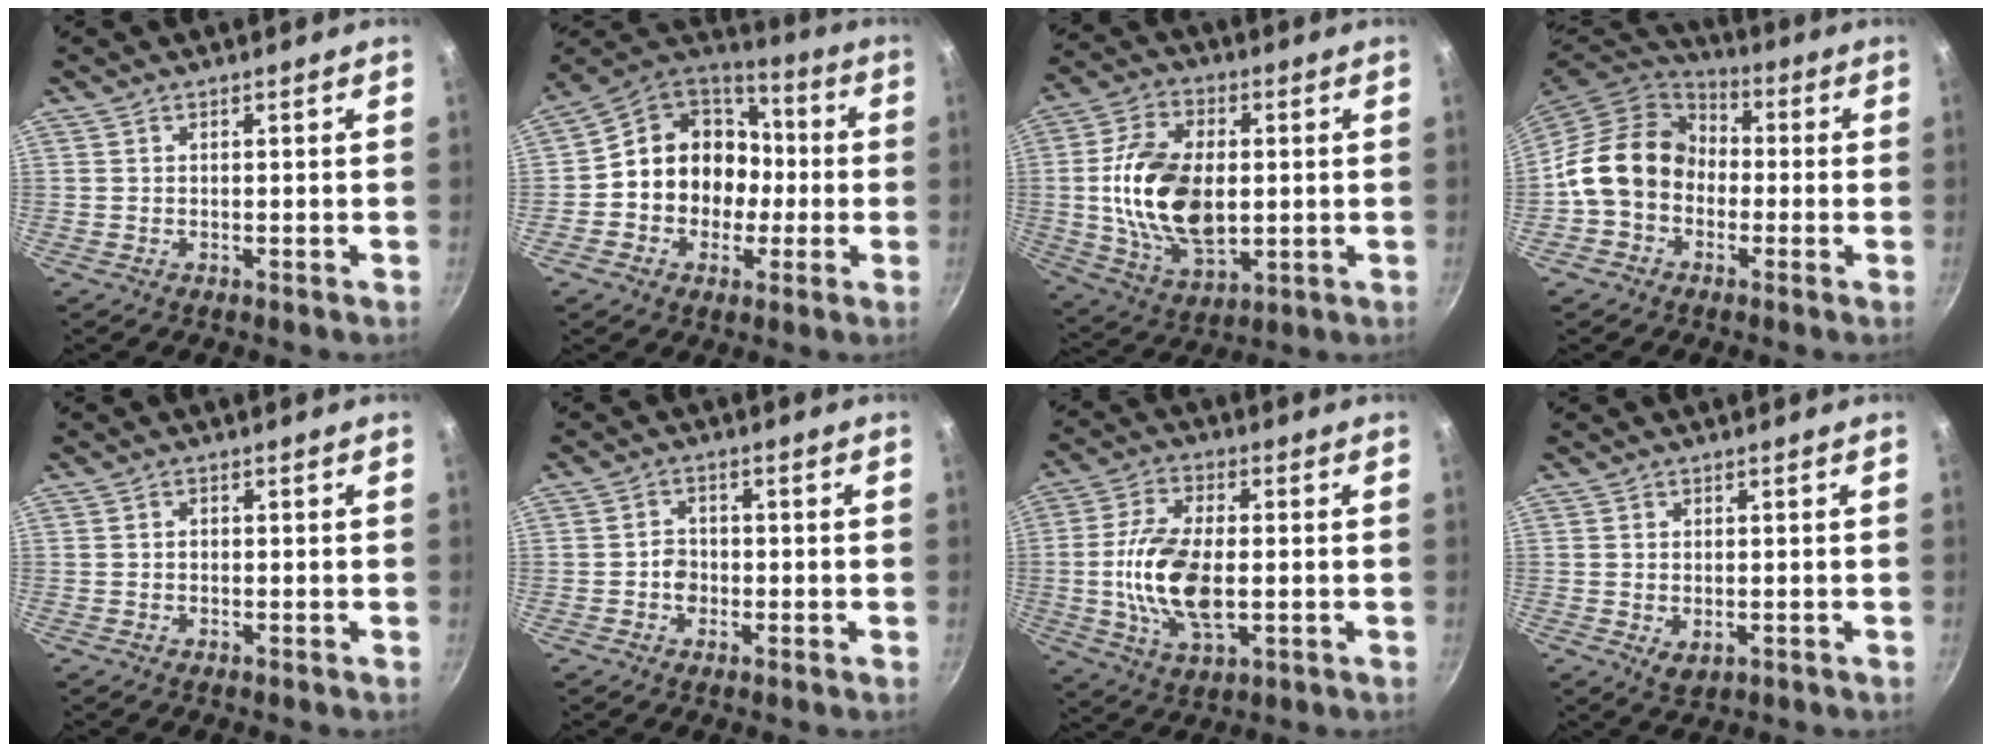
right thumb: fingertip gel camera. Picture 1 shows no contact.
{"total": 16.2, "force": [-1.3, 14.0, 7.9], "torque": [-0.088, 0.044, -0.026]}
{"total": 18.2, "force": [0.4, 11.2, 14.4], "torque": [-0.253, 0.003, 0.013]}
{"total": 14.3, "force": [-1.4, 11.7, 8.1], "torque": [-0.102, 0.038, -0.043]}
{"total": 0.7, "force": [-0.1, 0.7, 0.3], "torque": [-0.006, 0.003, -0.001]}
{"total": 3.1, "force": [-0.9, 2.5, 1.6], "torque": [-0.009, 0.011, -0.017]}
{"total": 14.2, "force": [-1.1, 7.3, 12.2], "torque": [-0.234, 0.007, -0.023]}
{"total": 2.9, "force": [-0.4, 1.9, 2.2], "torque": [-0.035, -0.010, -0.002]}